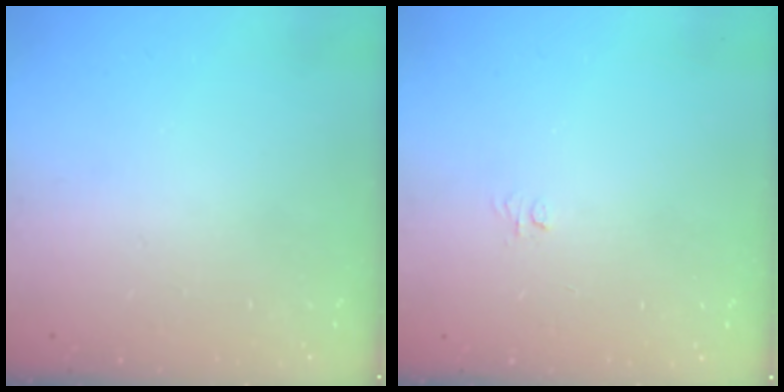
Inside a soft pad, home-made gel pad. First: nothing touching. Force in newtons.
{"total": 3.1, "press": 3.0, "slide": 0.3}